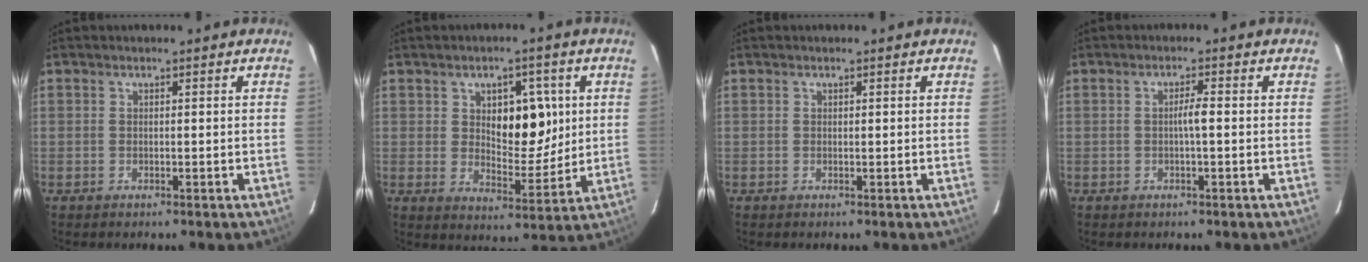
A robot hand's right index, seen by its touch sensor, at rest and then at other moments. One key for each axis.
{"total": 9.0, "fx": 2.4, "fy": 4.4, "fz": 7.4, "tx": -0.103, "ty": 0.006, "tz": 0.046}
{"total": 0.0}
{"total": 1.9, "fx": -0.2, "fy": 0.0, "fz": 1.9, "tx": -0.033, "ty": 0.002, "tz": -0.003}